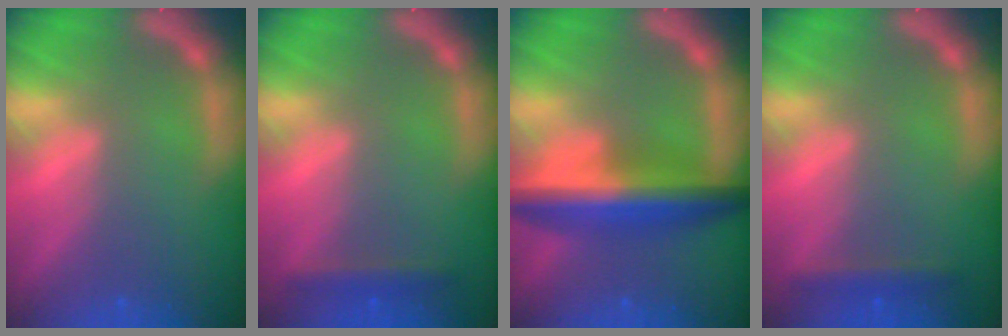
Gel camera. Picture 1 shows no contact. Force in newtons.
{"total": 1.9}
{"total": 8.0}
{"total": 1.9}